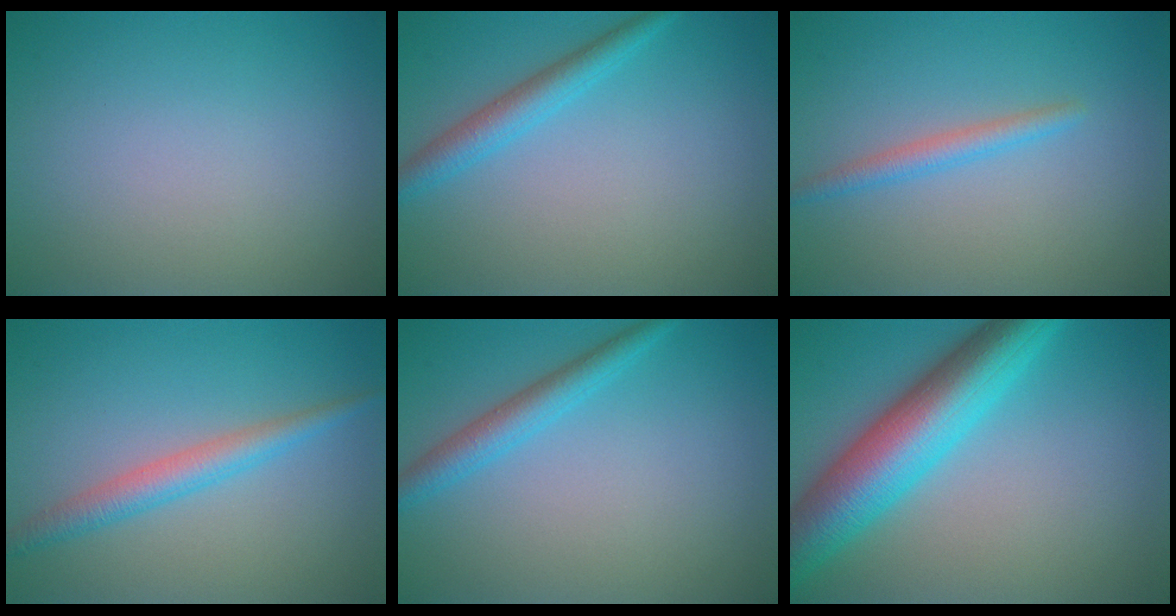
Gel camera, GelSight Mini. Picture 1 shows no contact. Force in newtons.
{"total": 2.7, "press": 2.7, "slide": 0.3}
{"total": 1.8, "press": 1.8, "slide": 0.0}
{"total": 2.9, "press": 2.9, "slide": 0.0}
{"total": 2.7, "press": 2.7, "slide": 0.3}
{"total": 9.4, "press": 9.4, "slide": 0.1}